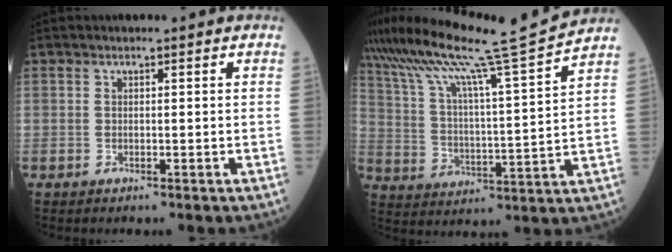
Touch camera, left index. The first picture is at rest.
{"total": 18.0, "force": [15.4, -2.3, 9.1], "torque": [-0.170, -0.020, 0.247]}